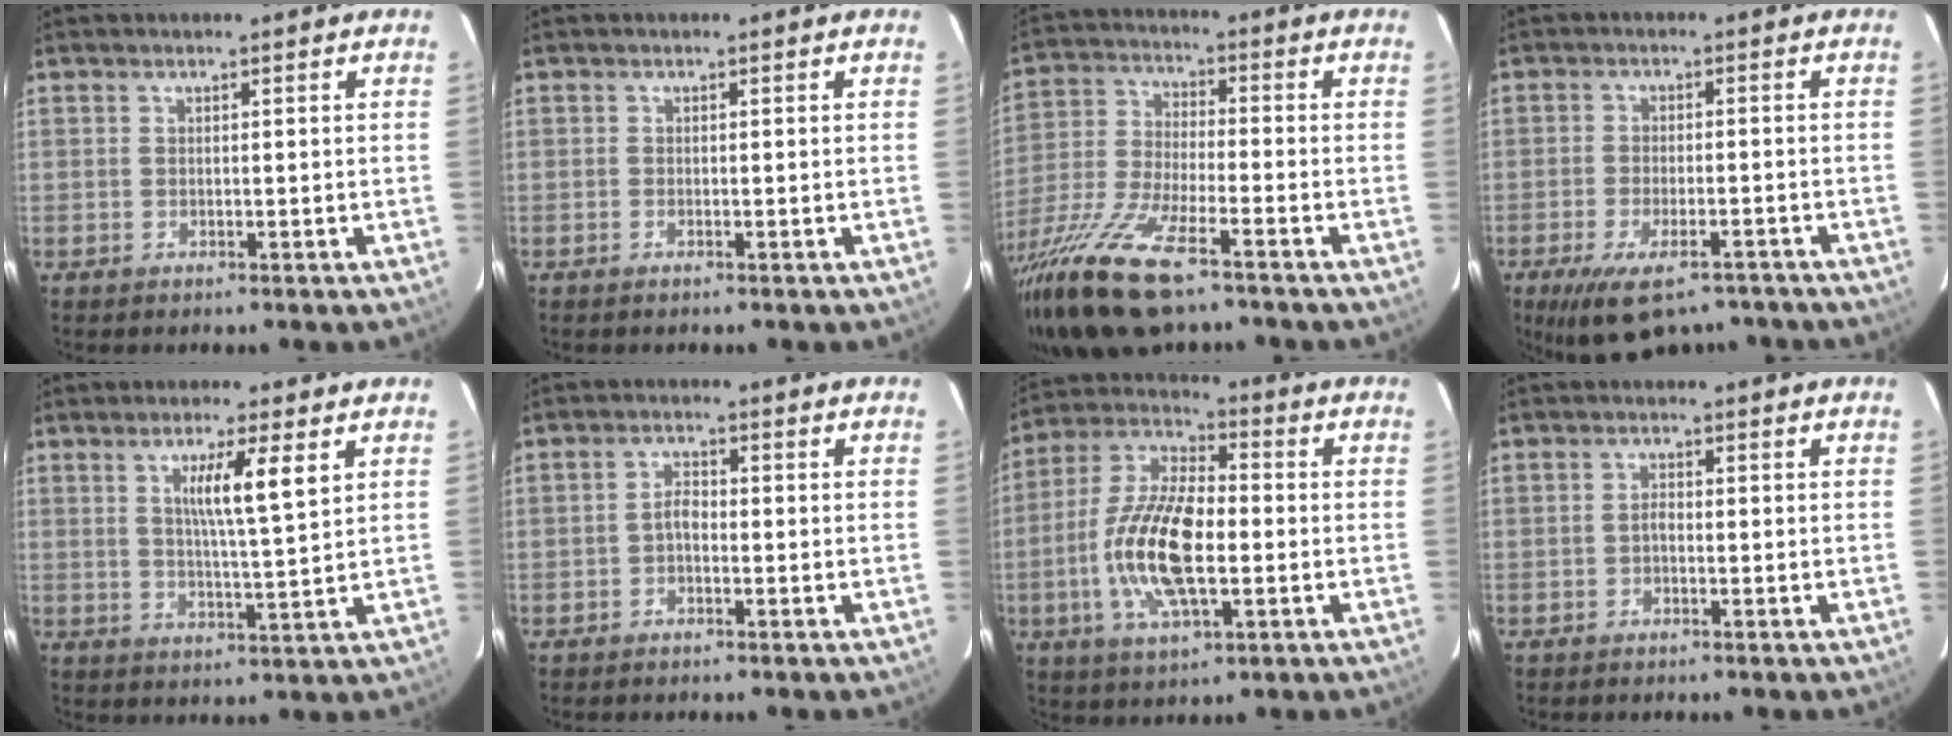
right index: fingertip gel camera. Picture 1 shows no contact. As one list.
[{"total": 0.0}, {"total": 19.1, "force": [-13.2, 4.6, 13.0], "torque": [-0.279, -0.056, -0.252]}, {"total": 13.1, "force": [-9.5, 5.4, 7.4], "torque": [-0.152, -0.023, -0.146]}, {"total": 7.4, "force": [3.0, 0.0, 6.7], "torque": [-0.115, -0.004, 0.047]}, {"total": 2.0, "force": [-0.9, 1.1, 1.4], "torque": [-0.029, 0.008, -0.018]}, {"total": 16.1, "force": [-2.9, 6.3, 14.5], "torque": [-0.298, 0.000, -0.058]}, {"total": 1.0, "force": [-0.5, 0.5, 0.7], "torque": [-0.013, 0.006, -0.010]}]